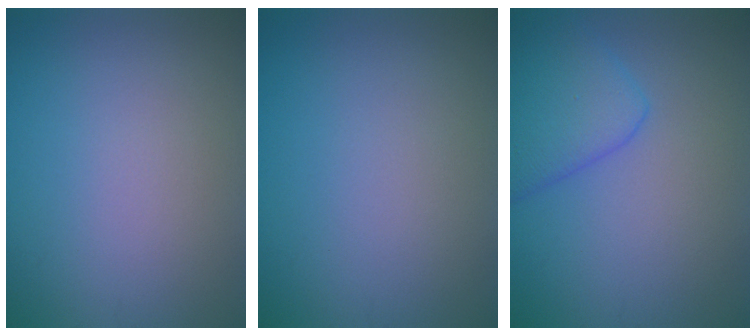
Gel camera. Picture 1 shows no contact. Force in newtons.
{"total": 0.0}
{"total": 4.6, "press": 4.6, "slide": 0.2}